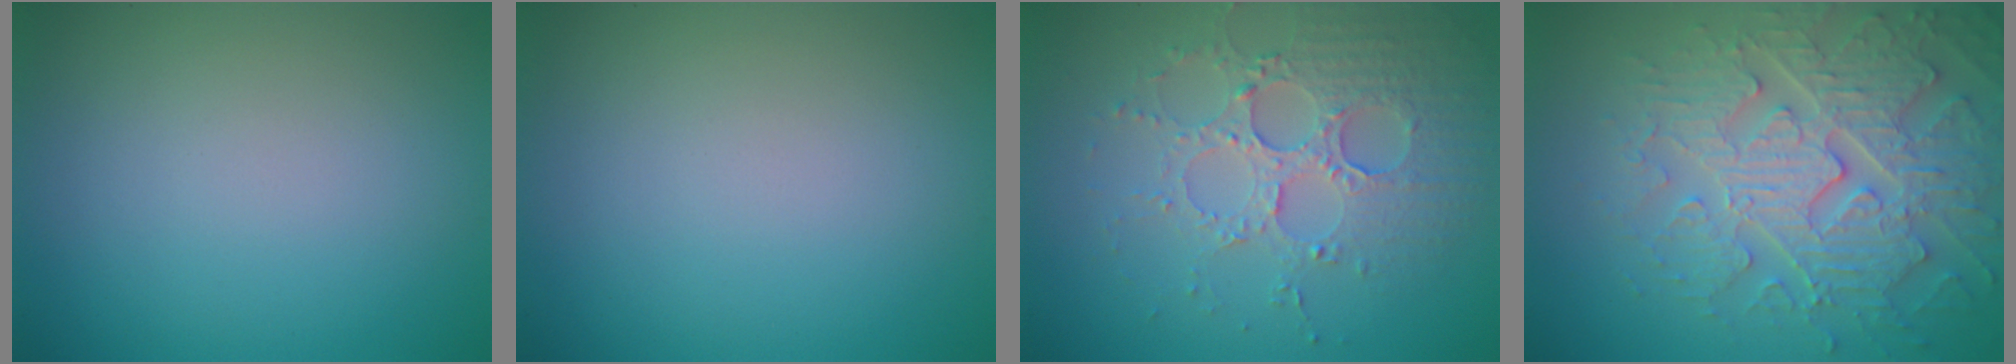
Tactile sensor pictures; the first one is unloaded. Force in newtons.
{"total": 0.0}
{"total": 4.1, "press": 3.9, "slide": 1.3}
{"total": 7.0, "press": 5.9, "slide": 3.8}